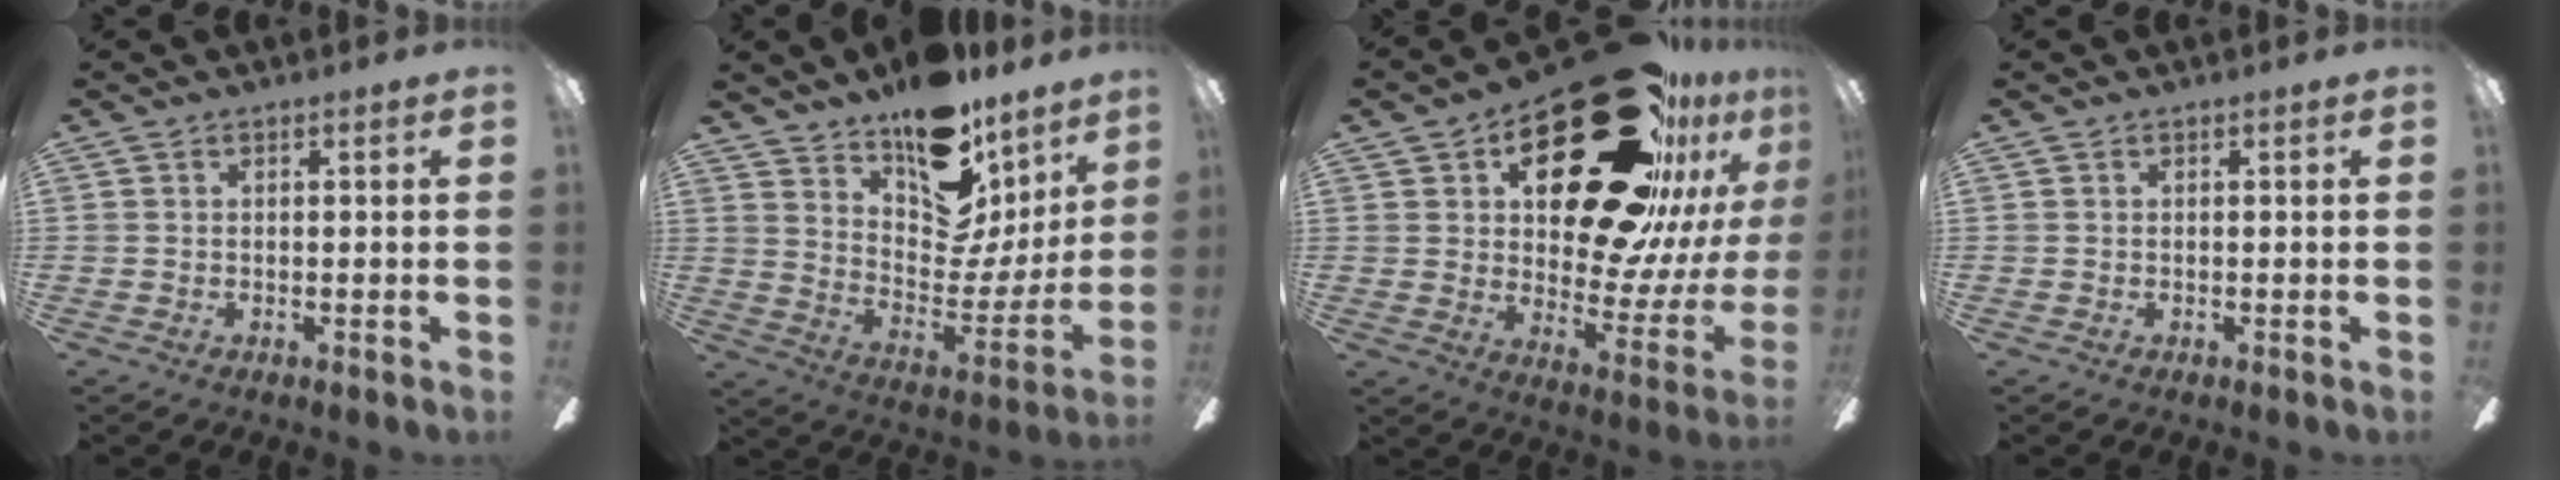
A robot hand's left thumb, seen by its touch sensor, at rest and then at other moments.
{"total": 17.7, "force": [13.2, 8.0, 8.6], "torque": [-0.131, -0.110, 0.235]}
{"total": 34.1, "force": [19.5, 16.0, 23.0], "torque": [-0.300, -0.124, 0.351]}
{"total": 0.0}